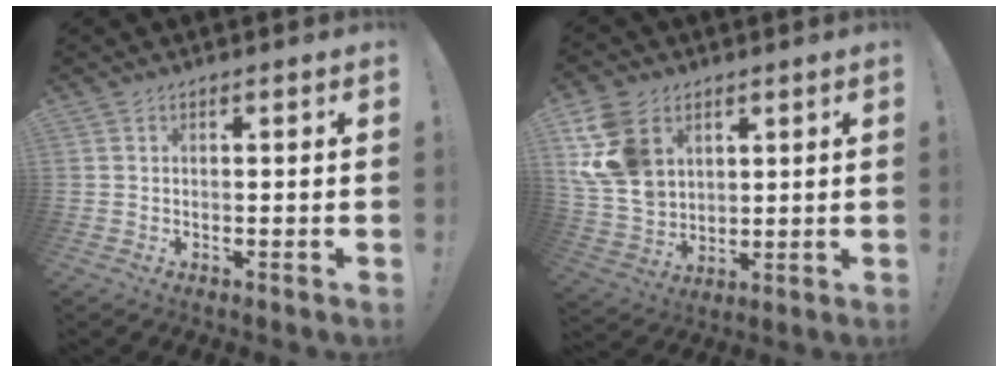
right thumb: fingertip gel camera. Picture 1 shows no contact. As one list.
[{"total": 15.8, "force": [6.5, 11.4, 8.8], "torque": [-0.176, -0.027, 0.128]}]